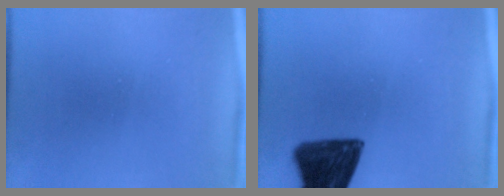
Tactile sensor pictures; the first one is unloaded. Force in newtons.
{"total": 12.7}